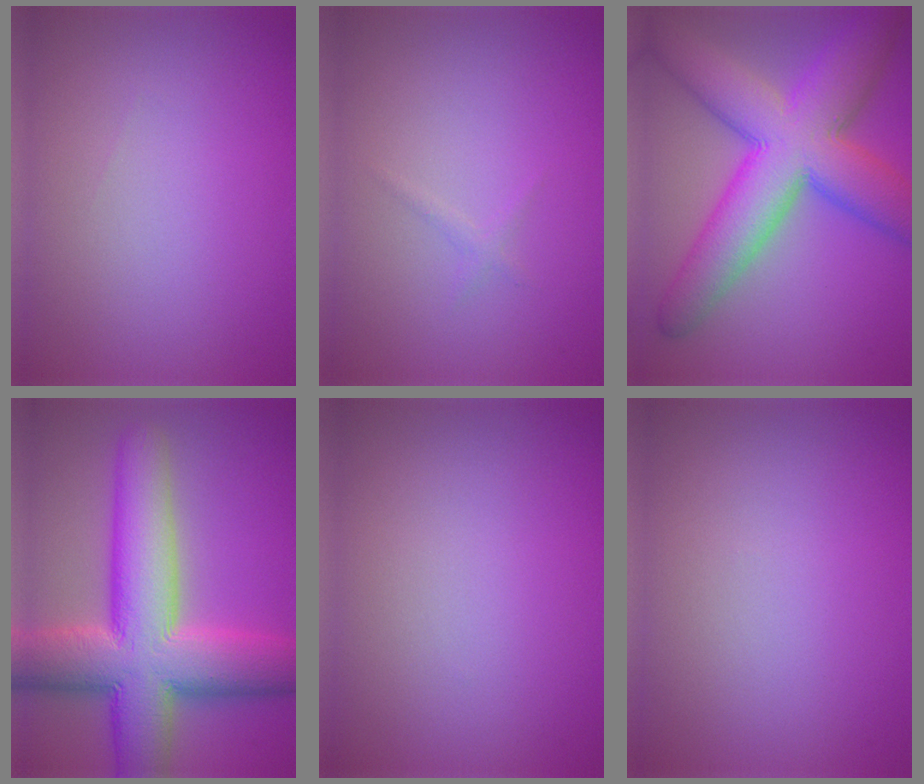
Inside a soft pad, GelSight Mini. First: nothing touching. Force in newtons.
{"total": 0.6, "press": 0.6, "slide": 0.1}
{"total": 11.3, "press": 11.3, "slide": 0.5}
{"total": 13.5, "press": 13.5, "slide": 0.9}
{"total": 0.0}
{"total": 0.0}